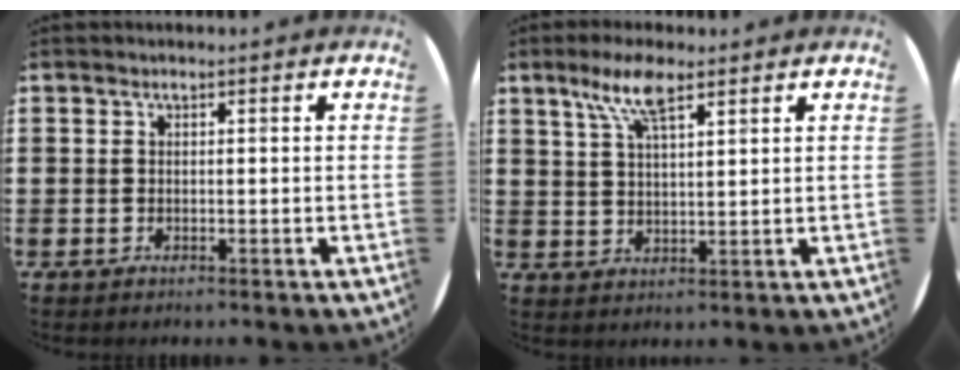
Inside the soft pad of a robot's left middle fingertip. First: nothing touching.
{"total": 6.9, "force": [4.5, 2.0, 4.8], "torque": [-0.096, 0.004, 0.077]}